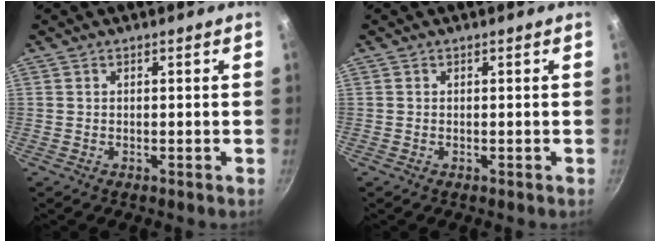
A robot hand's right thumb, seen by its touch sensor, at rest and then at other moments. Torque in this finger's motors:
{"motor_torque": [1.76, 1.69, 0.00, -0.45, -0.07]}